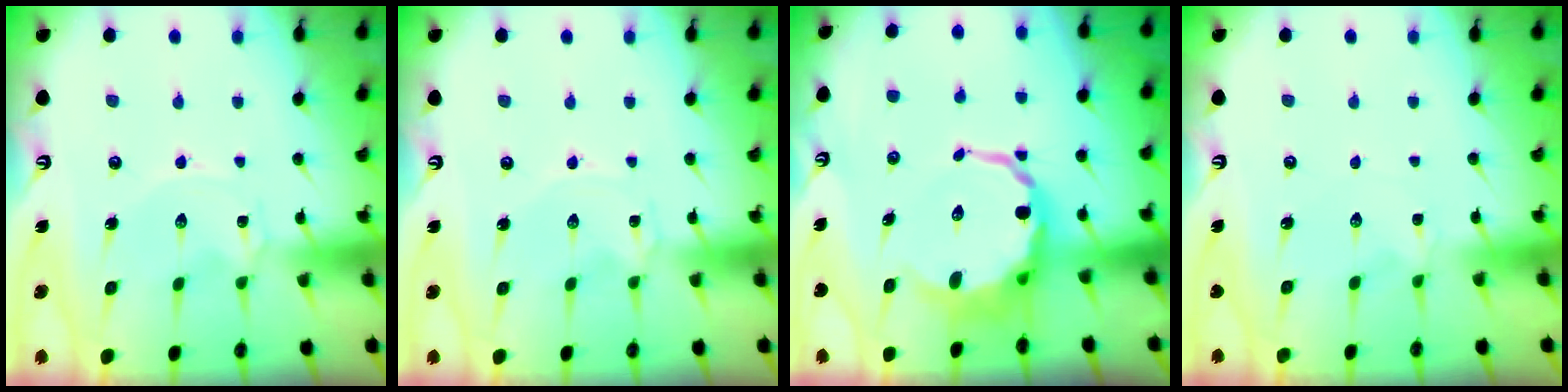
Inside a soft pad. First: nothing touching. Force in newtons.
{"total": 0.0}
{"total": 10.5, "press": 10.2, "slide": 2.7}
{"total": 1.6, "press": 1.6, "slide": 0.3}